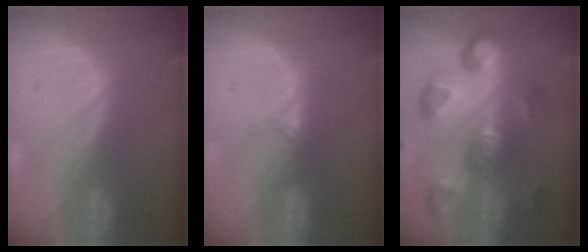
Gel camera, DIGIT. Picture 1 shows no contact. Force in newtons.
{"total": 1.9, "press": 1.5, "slide": 1.2}
{"total": 11.1, "press": 9.9, "slide": 5.0}